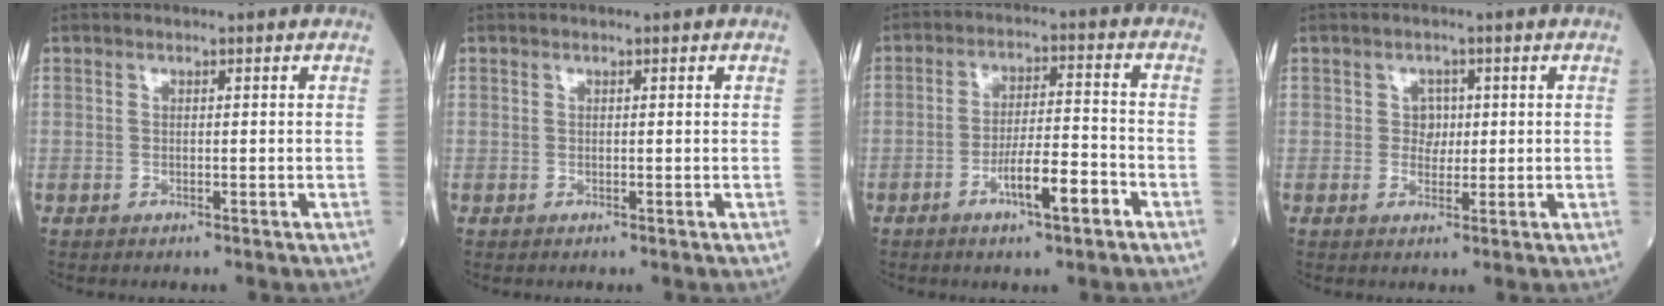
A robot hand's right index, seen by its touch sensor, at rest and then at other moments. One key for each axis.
{"total": 0.0}
{"total": 7.2, "fx": -3.6, "fy": 1.0, "fz": 6.1, "tx": -0.105, "ty": 0.003, "tz": -0.061}
{"total": 2.3, "fx": 0.4, "fy": 2.0, "fz": 1.1, "tx": -0.009, "ty": 0.001, "tz": 0.003}